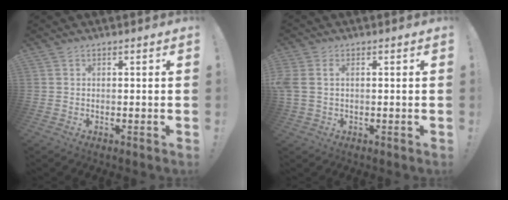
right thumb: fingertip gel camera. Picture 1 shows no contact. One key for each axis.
{"total": 3.9, "fx": 0.9, "fy": 2.8, "fz": 2.6, "tx": -0.070, "ty": 0.003, "tz": 0.016}